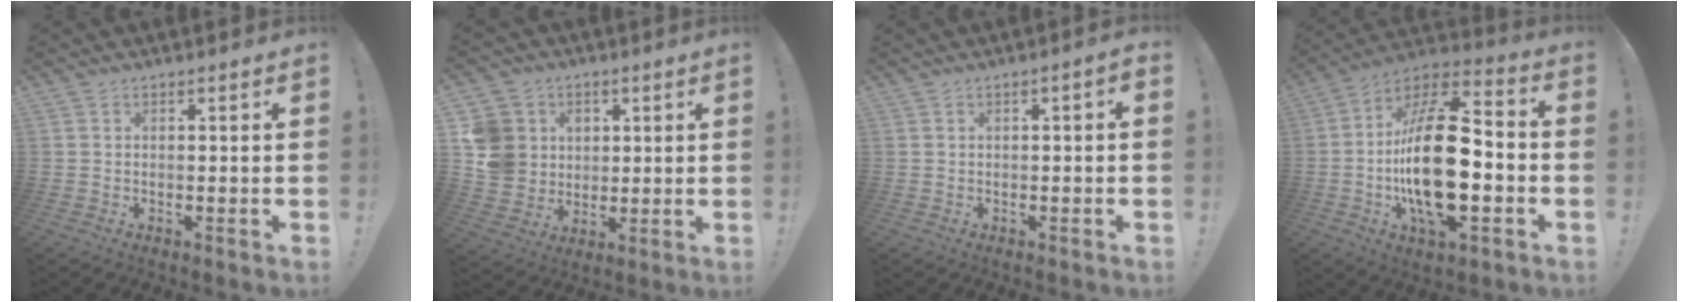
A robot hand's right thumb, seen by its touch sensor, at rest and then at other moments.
{"total": 12.0, "force": [2.8, 11.1, 3.8], "torque": [-0.068, -0.012, 0.061]}
{"total": 1.2, "force": [-0.3, 0.0, 1.2], "torque": [-0.019, 0.002, -0.006]}
{"total": 25.9, "force": [-4.0, 11.6, 22.8], "torque": [-0.437, 0.022, -0.066]}